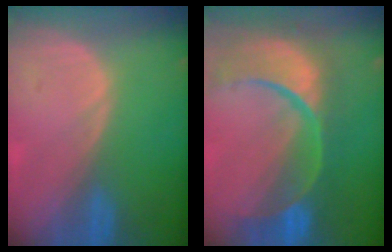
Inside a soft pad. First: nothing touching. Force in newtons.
{"total": 13.8, "press": 11.0, "slide": 8.5}